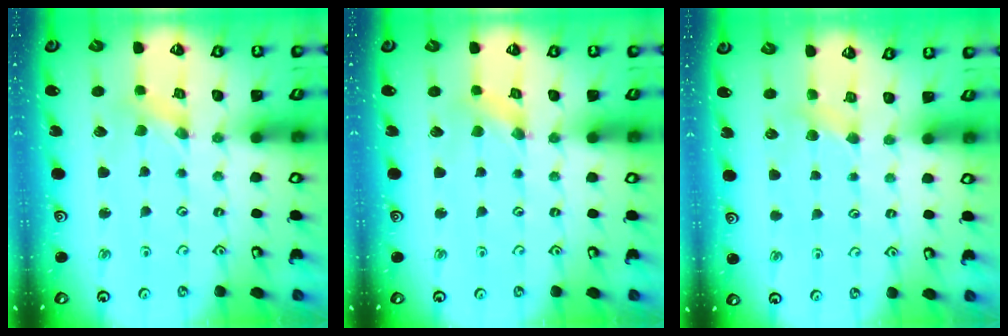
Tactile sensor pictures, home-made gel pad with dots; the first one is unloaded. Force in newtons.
{"total": 1.3, "press": 1.3, "slide": 0.3}
{"total": 3.5, "press": 3.5, "slide": 0.5}